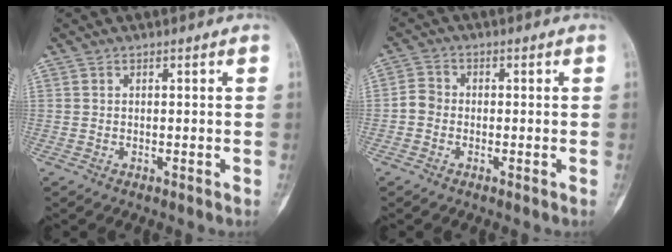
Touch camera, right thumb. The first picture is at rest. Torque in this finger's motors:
{"motor_torque": [0.38, -0.36, 0.51, -0.25, -0.12]}